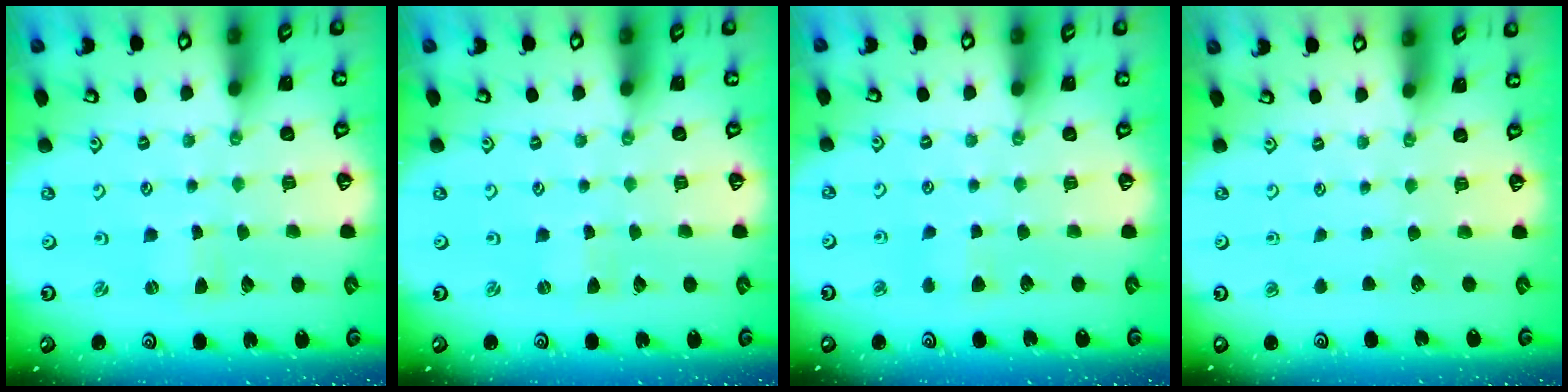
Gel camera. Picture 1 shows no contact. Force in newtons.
{"total": 0.0}
{"total": 3.8, "press": 3.7, "slide": 0.7}
{"total": 0.0}